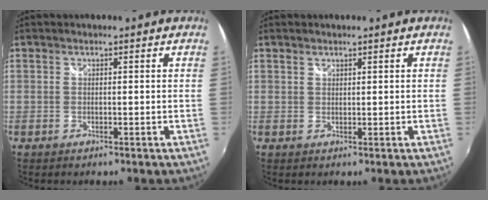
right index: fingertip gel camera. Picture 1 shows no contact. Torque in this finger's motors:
{"motor_torque": [-0.19, -0.13, -0.04, 0.00]}